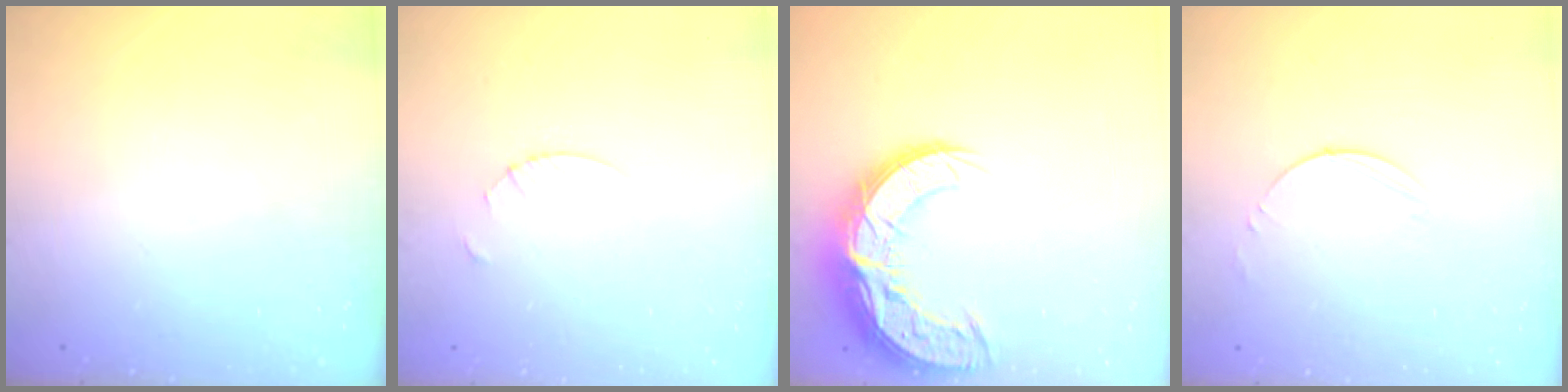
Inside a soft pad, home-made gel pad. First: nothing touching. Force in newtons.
{"total": 1.8, "press": 1.8, "slide": 0.2}
{"total": 16.4, "press": 16.3, "slide": 1.2}
{"total": 3.1, "press": 3.1, "slide": 0.3}